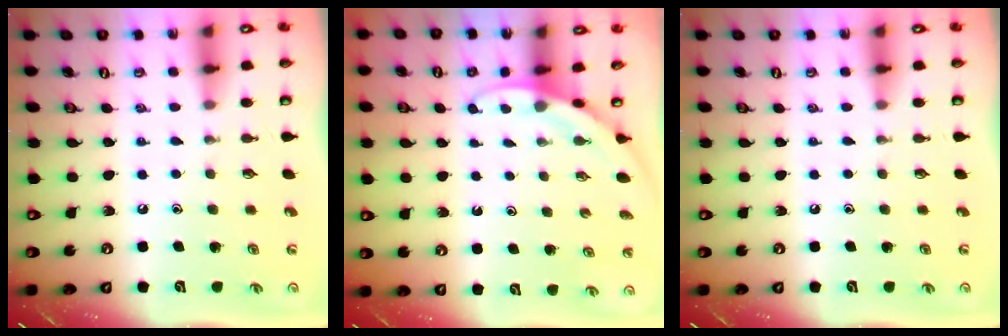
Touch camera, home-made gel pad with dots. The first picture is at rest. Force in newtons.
{"total": 4.6, "press": 4.5, "slide": 0.3}
{"total": 0.0}